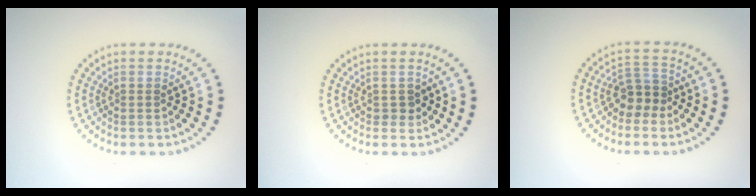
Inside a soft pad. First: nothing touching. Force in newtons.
{"total": 1.1, "press": 1.0, "slide": 0.5}
{"total": 2.3, "press": 1.9, "slide": 1.3}